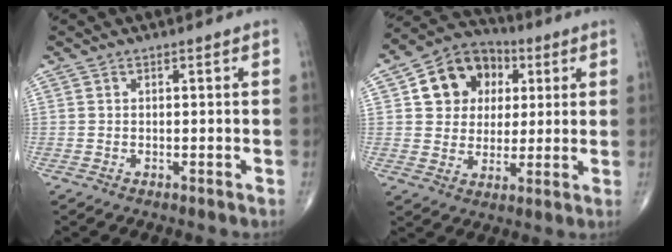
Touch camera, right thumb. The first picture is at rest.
{"total": 13.2, "force": [3.7, 10.9, 6.4], "torque": [-0.066, 0.002, 0.058]}